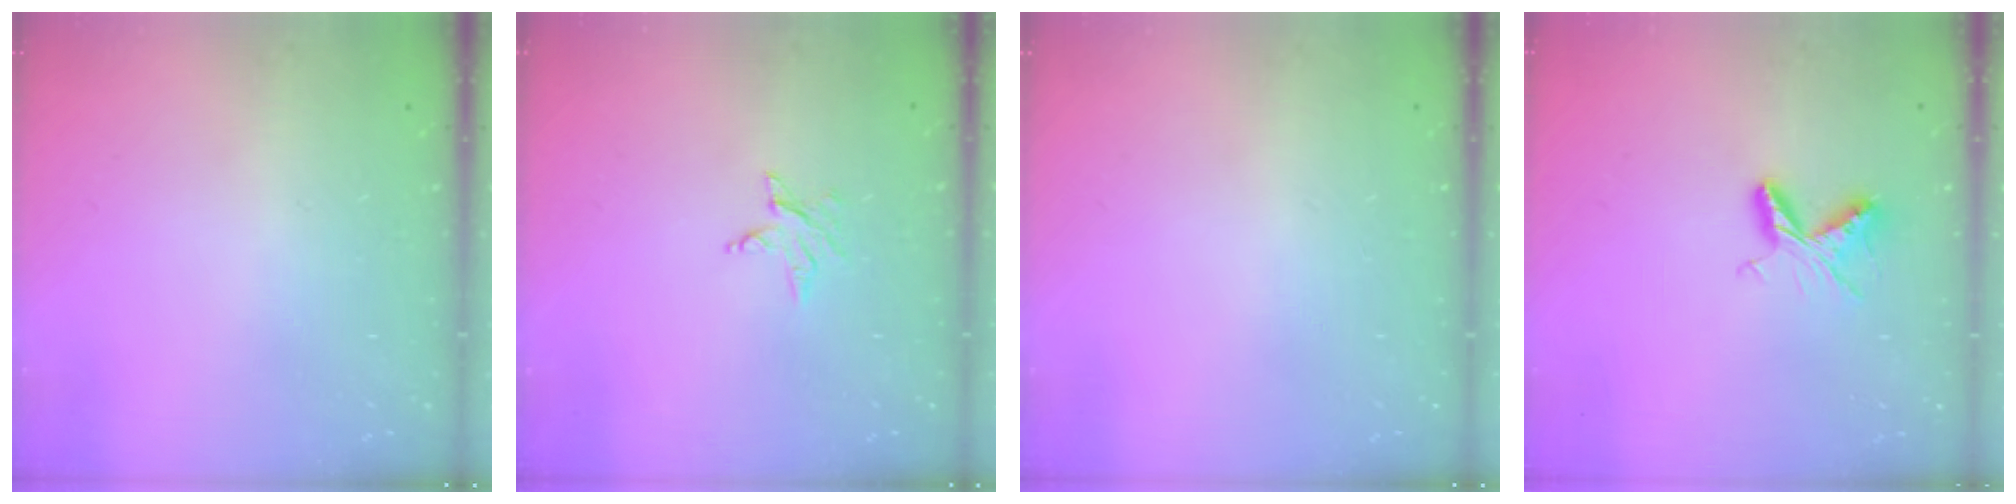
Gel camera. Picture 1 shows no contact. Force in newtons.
{"total": 2.5, "press": 2.5, "slide": 0.4}
{"total": 0.0}
{"total": 6.6, "press": 6.6, "slide": 0.7}